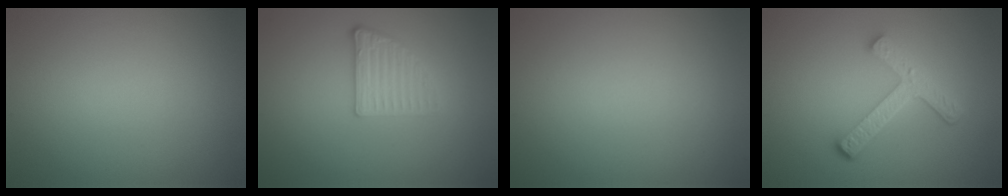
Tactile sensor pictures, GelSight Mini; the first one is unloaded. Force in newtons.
{"total": 2.6, "press": 2.4, "slide": 1.0}
{"total": 0.0}
{"total": 4.4, "press": 3.3, "slide": 2.9}